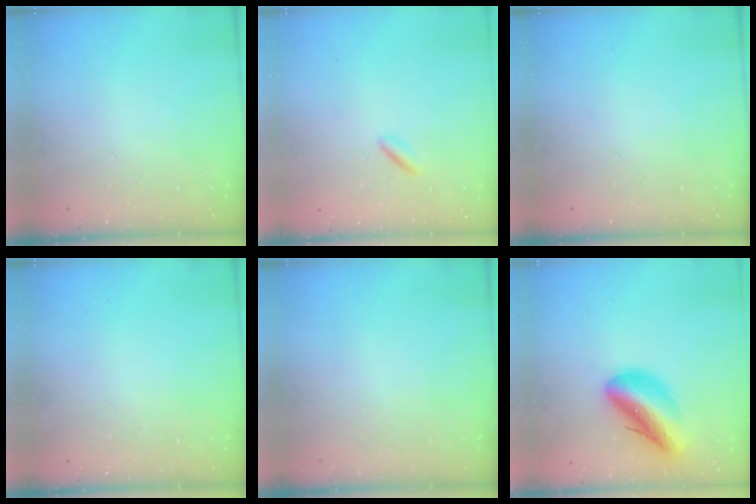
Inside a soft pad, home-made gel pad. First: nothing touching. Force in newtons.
{"total": 0.9, "press": 0.6, "slide": 0.7}
{"total": 0.0}
{"total": 0.0}
{"total": 0.0}
{"total": 14.0, "press": 13.4, "slide": 4.1}